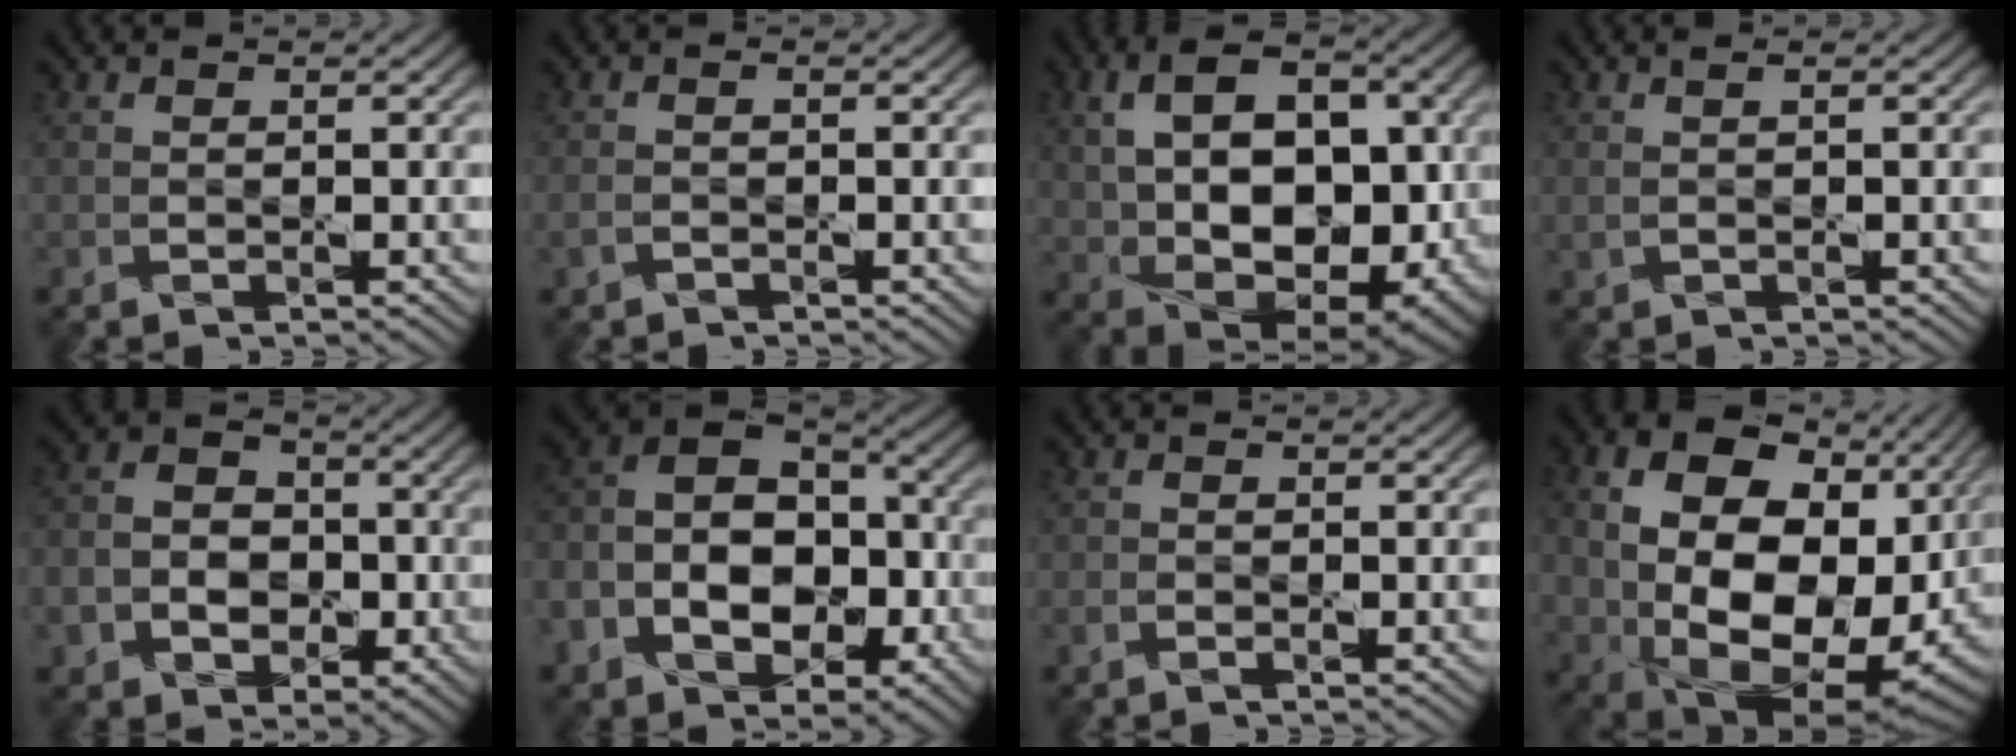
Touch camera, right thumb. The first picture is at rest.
{"total": 1.2, "force": [-0.8, 0.4, 0.9], "torque": [-0.023, -0.001, -0.019]}
{"total": 16.9, "force": [0.6, 10.8, 13.0], "torque": [-0.216, -0.007, 0.018]}
{"total": 1.2, "force": [0.4, 0.3, 1.1], "torque": [-0.024, 0.002, 0.006]}
{"total": 9.1, "force": [-2.7, 7.4, 4.5], "torque": [-0.097, -0.020, -0.065]}
{"total": 15.0, "force": [-4.4, 10.2, 10.0], "torque": [-0.200, -0.013, -0.070]}
{"total": 1.3, "force": [-0.8, 0.5, 0.9], "torque": [-0.021, -0.002, -0.016]}
{"total": 18.6, "force": [1.3, 12.9, 13.4], "torque": [-0.272, -0.039, 0.054]}